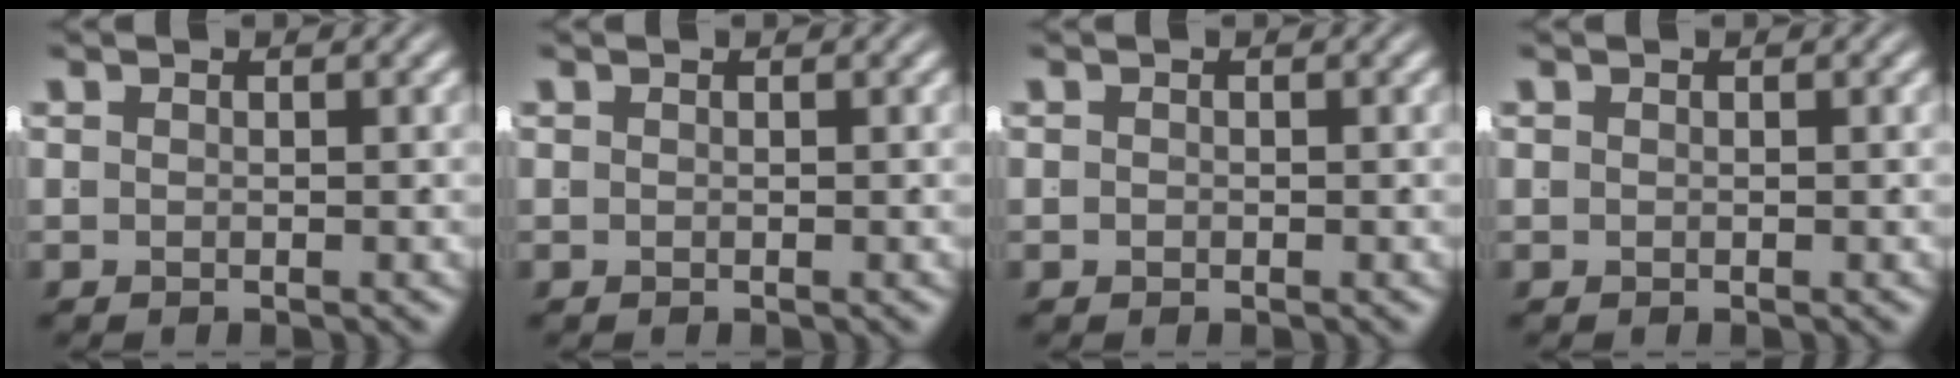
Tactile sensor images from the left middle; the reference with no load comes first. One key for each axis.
{"total": 0.0}
{"total": 0.0}
{"total": 0.0}